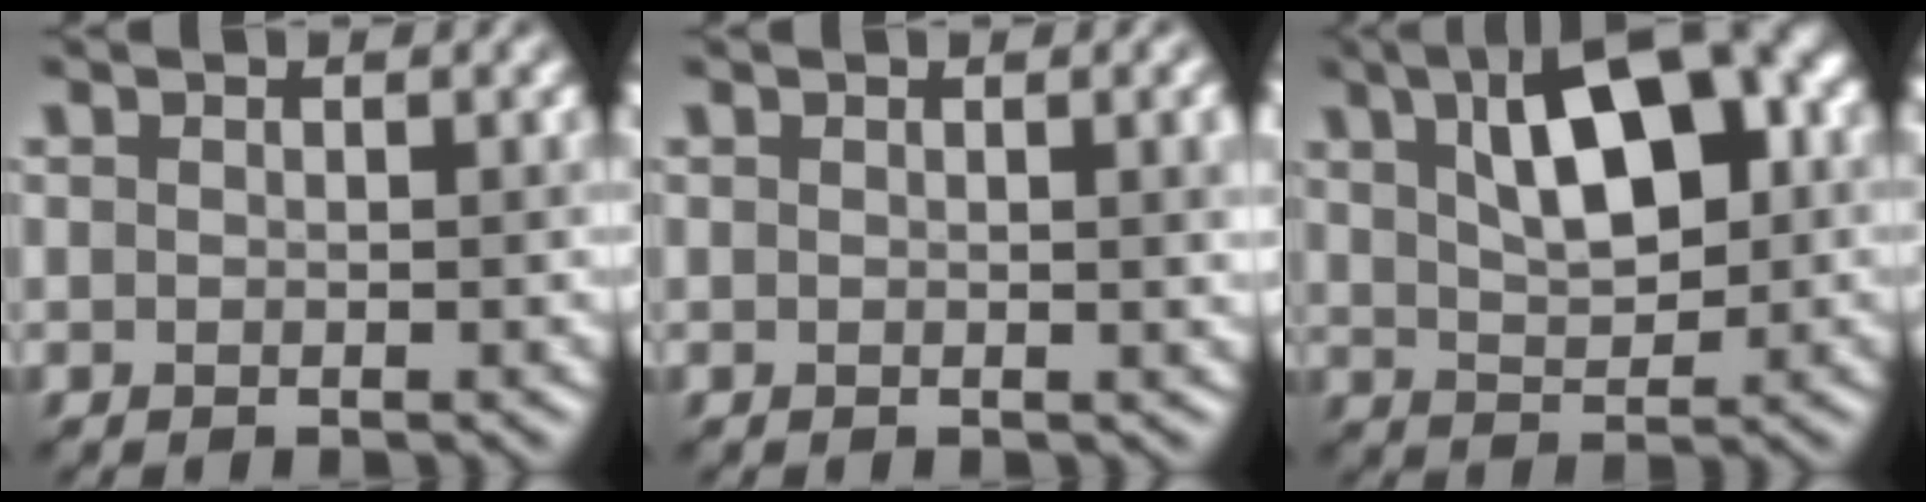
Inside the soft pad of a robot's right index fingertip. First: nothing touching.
{"total": 2.8, "force": [0.6, 1.0, 2.6], "torque": [-0.018, 0.006, 0.005]}
{"total": 9.6, "force": [3.3, 4.1, 8.0], "torque": [-0.123, 0.022, 0.049]}